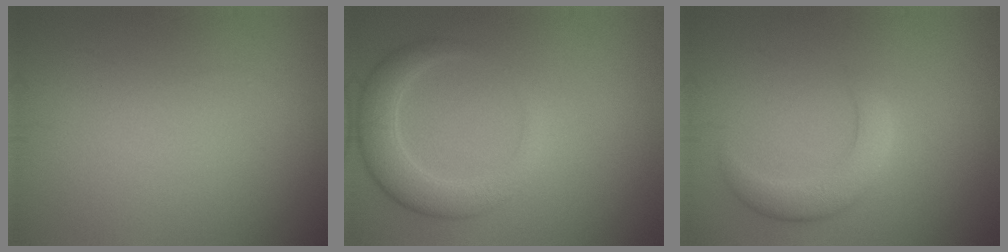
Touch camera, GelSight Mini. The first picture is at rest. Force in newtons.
{"total": 3.7, "press": 3.7, "slide": 0.3}
{"total": 3.2, "press": 3.2, "slide": 0.2}